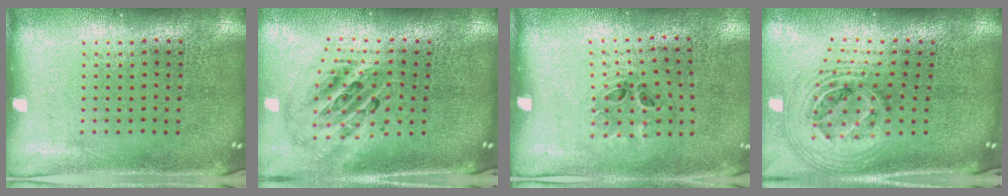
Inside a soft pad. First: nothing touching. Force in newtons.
{"total": 2.5, "press": 1.8, "slide": 1.8}
{"total": 1.2, "press": 0.6, "slide": 1.0}
{"total": 2.7, "press": 2.0, "slide": 1.9}